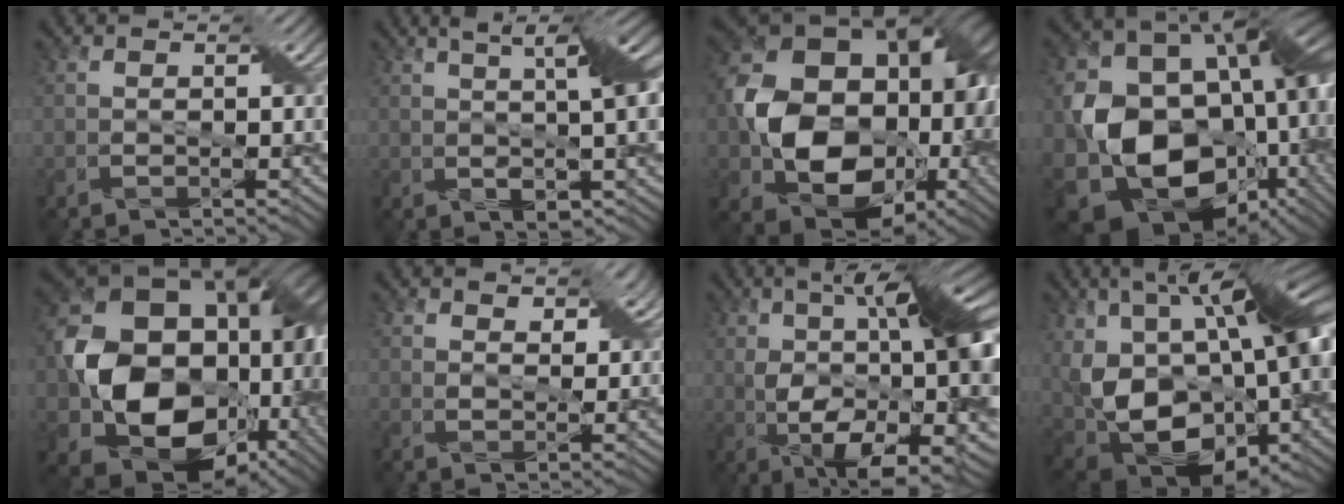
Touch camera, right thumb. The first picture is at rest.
{"total": 8.9, "force": [2.2, 2.0, 8.4], "torque": [-0.126, 0.017, 0.036]}
{"total": 19.5, "force": [-1.5, 15.0, 12.4], "torque": [-0.236, -0.037, -0.007]}
{"total": 21.1, "force": [-2.8, 16.3, 13.1], "torque": [-0.278, -0.042, -0.018]}
{"total": 21.6, "force": [-0.7, 17.0, 13.4], "torque": [-0.290, -0.038, 0.014]}
{"total": 5.2, "force": [3.1, 2.8, 3.1], "torque": [-0.057, -0.001, 0.051]}
{"total": 17.6, "force": [-1.0, 7.0, 16.0], "torque": [-0.238, -0.004, -0.013]}
{"total": 21.2, "force": [0.8, 12.7, 16.9], "torque": [-0.319, -0.018, 0.029]}